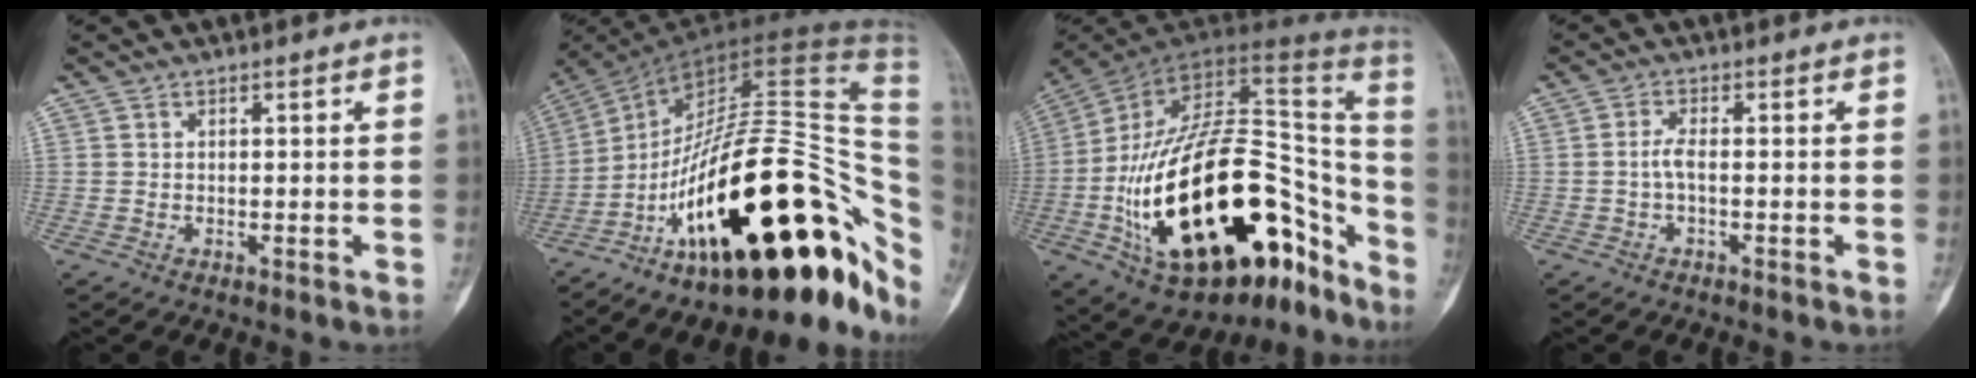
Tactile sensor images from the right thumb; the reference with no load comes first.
{"total": 35.2, "force": [-9.8, 13.9, 30.8], "torque": [-0.394, 0.087, -0.146]}
{"total": 35.3, "force": [-14.6, 18.2, 26.5], "torque": [-0.384, 0.092, -0.225]}
{"total": 2.2, "force": [-0.5, 0.6, 2.0], "torque": [-0.045, 0.003, -0.013]}